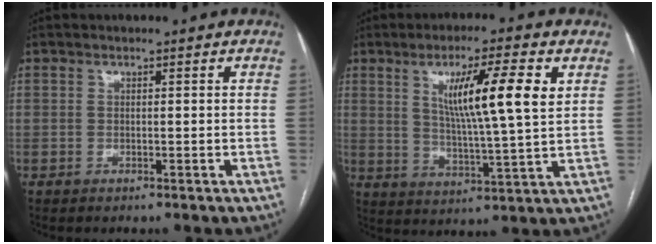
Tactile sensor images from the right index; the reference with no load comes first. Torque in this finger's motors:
{"motor_torque": [1.22, 0.92, 0.33, 0.11]}